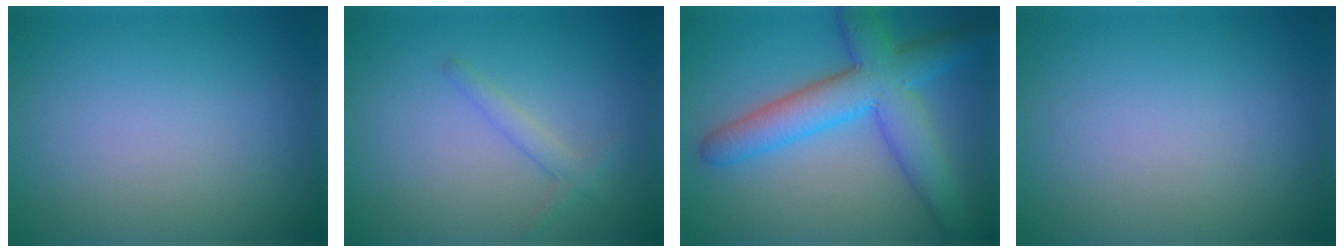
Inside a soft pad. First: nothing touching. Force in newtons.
{"total": 1.4, "press": 1.4, "slide": 0.0}
{"total": 7.3, "press": 7.3, "slide": 0.1}
{"total": 0.0}